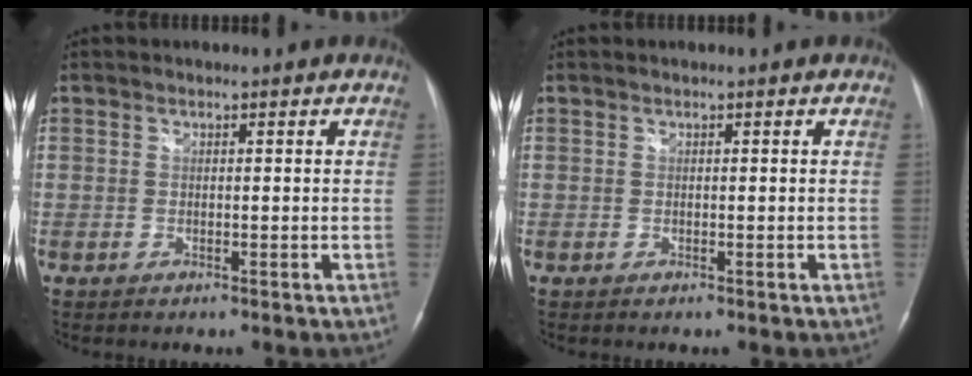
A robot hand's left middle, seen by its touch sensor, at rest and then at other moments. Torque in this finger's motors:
{"motor_torque": [0.11, -0.09, 0.03, 0.00]}